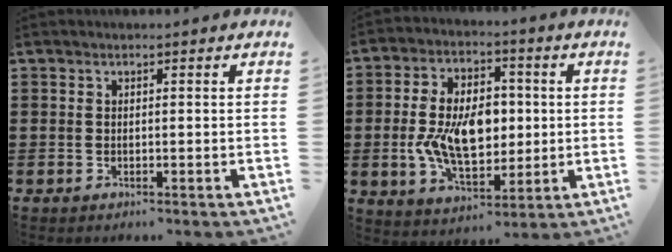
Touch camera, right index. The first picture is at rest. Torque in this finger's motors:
{"motor_torque": [2.14, 0.00, 1.05, 0.21]}